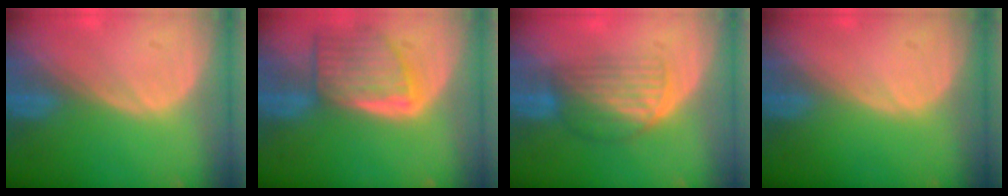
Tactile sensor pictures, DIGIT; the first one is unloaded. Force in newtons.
{"total": 7.9, "press": 7.2, "slide": 3.3}
{"total": 6.7, "press": 5.8, "slide": 3.5}
{"total": 0.0}